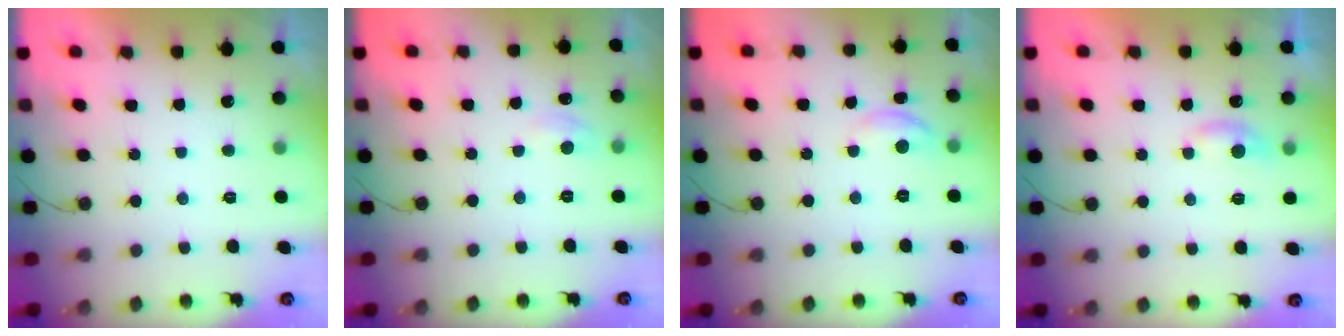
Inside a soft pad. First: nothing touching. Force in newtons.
{"total": 5.5, "press": 5.5, "slide": 0.7}
{"total": 5.3, "press": 5.2, "slide": 0.6}
{"total": 5.6, "press": 5.5, "slide": 0.6}